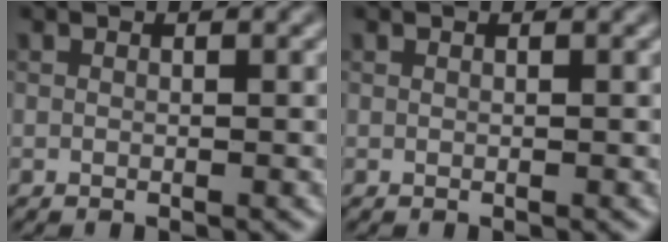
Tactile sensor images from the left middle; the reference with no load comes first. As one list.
[{"total": 0.0}]